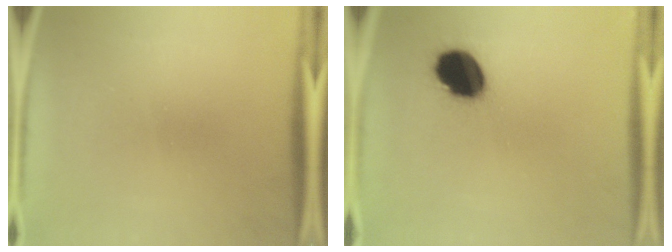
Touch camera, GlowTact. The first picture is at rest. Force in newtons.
{"total": 11.7}